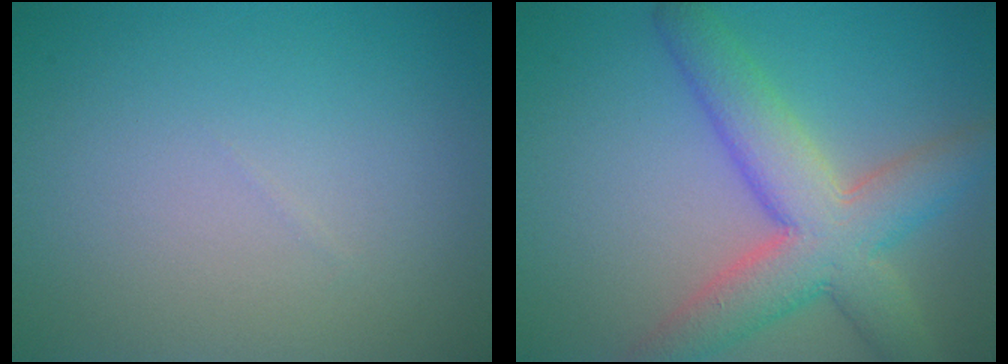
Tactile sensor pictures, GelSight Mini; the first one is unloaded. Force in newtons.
{"total": 7.6, "press": 7.6, "slide": 0.6}